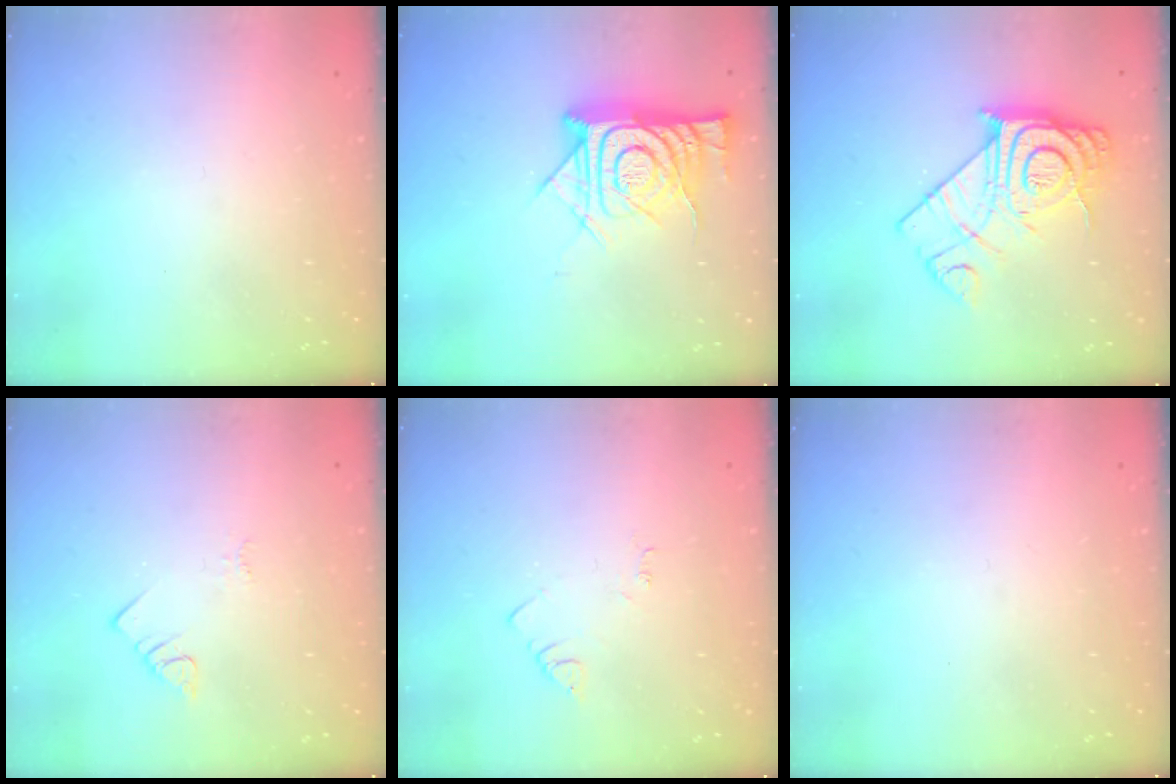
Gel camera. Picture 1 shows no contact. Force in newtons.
{"total": 14.5, "press": 14.4, "slide": 1.4}
{"total": 17.2, "press": 17.1, "slide": 1.3}
{"total": 2.0, "press": 2.0, "slide": 0.4}
{"total": 2.7, "press": 2.7, "slide": 0.4}
{"total": 0.0}